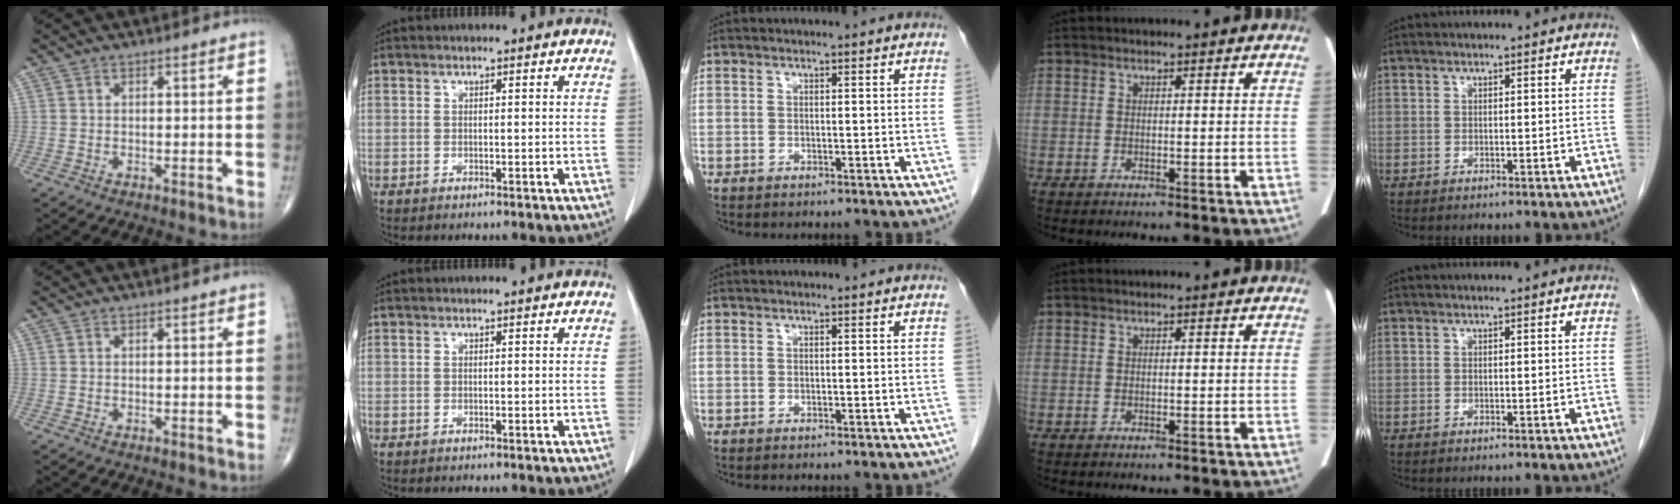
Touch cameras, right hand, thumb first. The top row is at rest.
{}